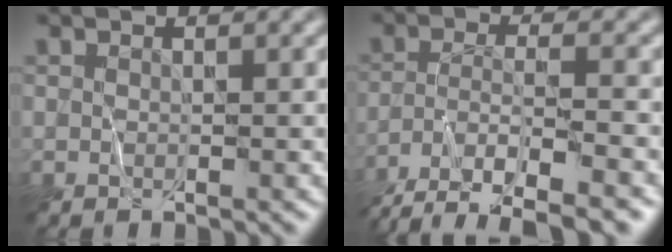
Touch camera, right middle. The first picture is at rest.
{"total": 7.4, "force": [-5.7, 1.7, 4.4], "torque": [-0.070, -0.013, -0.096]}